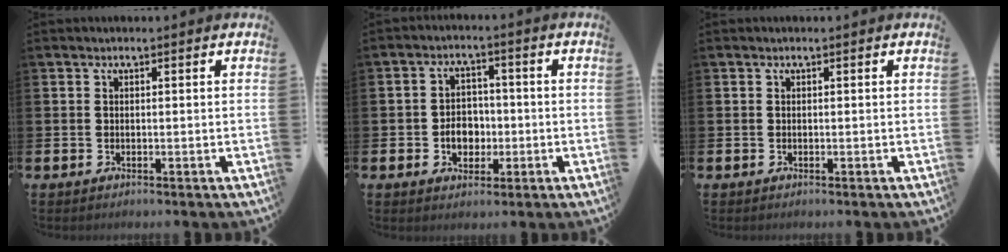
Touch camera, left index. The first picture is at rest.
{"total": 4.4, "force": [-0.9, 3.4, 2.5], "torque": [-0.032, -0.001, -0.025]}
{"total": 0.0}